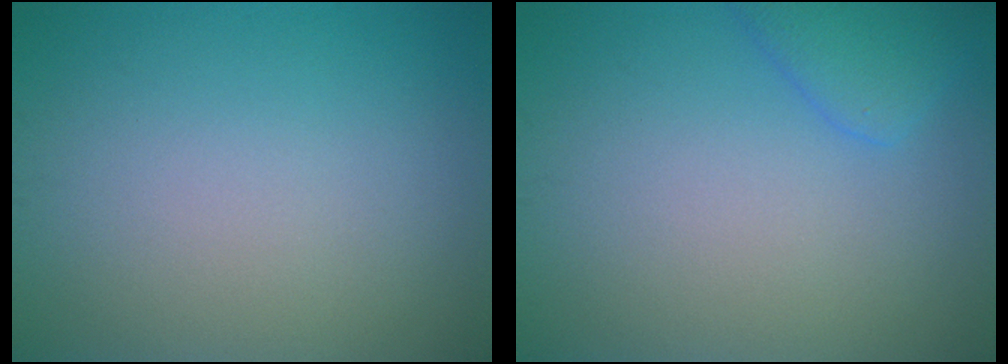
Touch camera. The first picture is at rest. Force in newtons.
{"total": 2.5, "press": 2.5, "slide": 0.2}